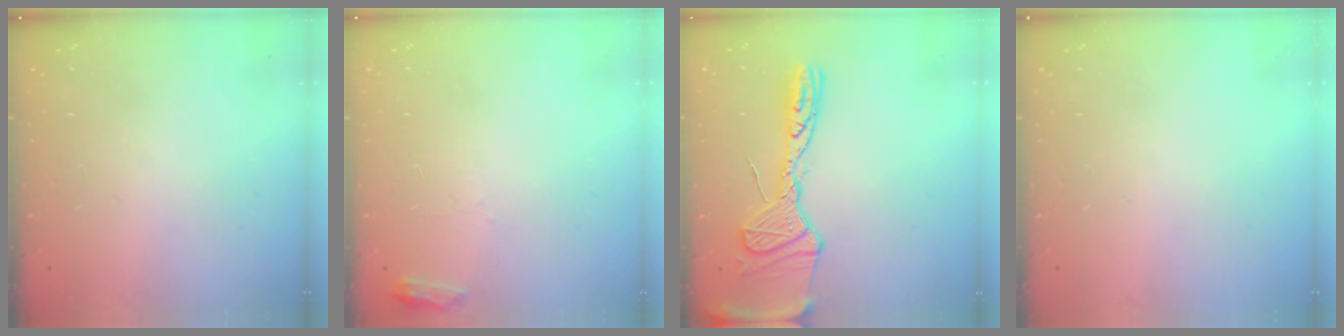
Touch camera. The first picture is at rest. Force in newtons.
{"total": 4.2, "press": 4.2, "slide": 0.5}
{"total": 16.8, "press": 16.7, "slide": 1.7}
{"total": 0.0}